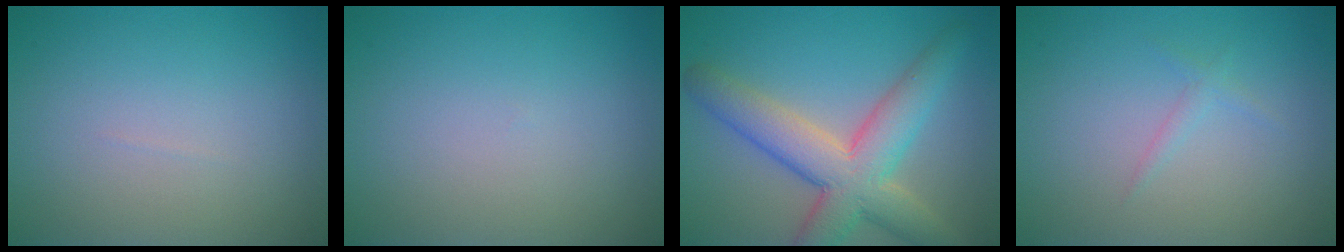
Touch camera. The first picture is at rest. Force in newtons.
{"total": 0.0}
{"total": 7.5, "press": 7.5, "slide": 0.6}
{"total": 0.8, "press": 0.8, "slide": 0.0}